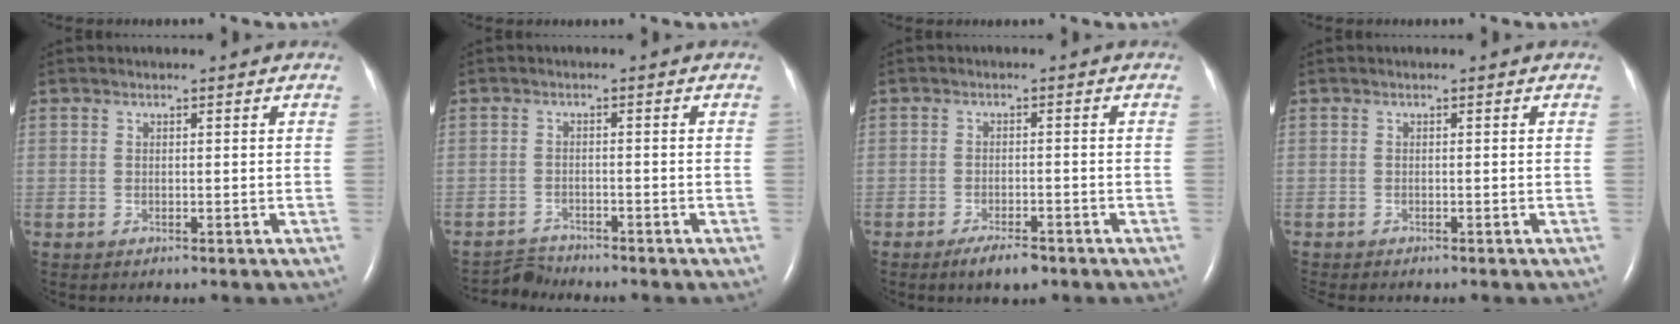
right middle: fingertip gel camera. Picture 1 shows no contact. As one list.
[{"total": 2.8, "force": [-2.6, -0.1, -1.0], "torque": [0.015, -0.016, -0.046]}, {"total": 3.8, "force": [-2.7, 1.0, 2.4], "torque": [-0.049, -0.004, -0.043]}, {"total": 1.6, "force": [-1.5, 0.3, 0.6], "torque": [-0.012, -0.004, -0.020]}]